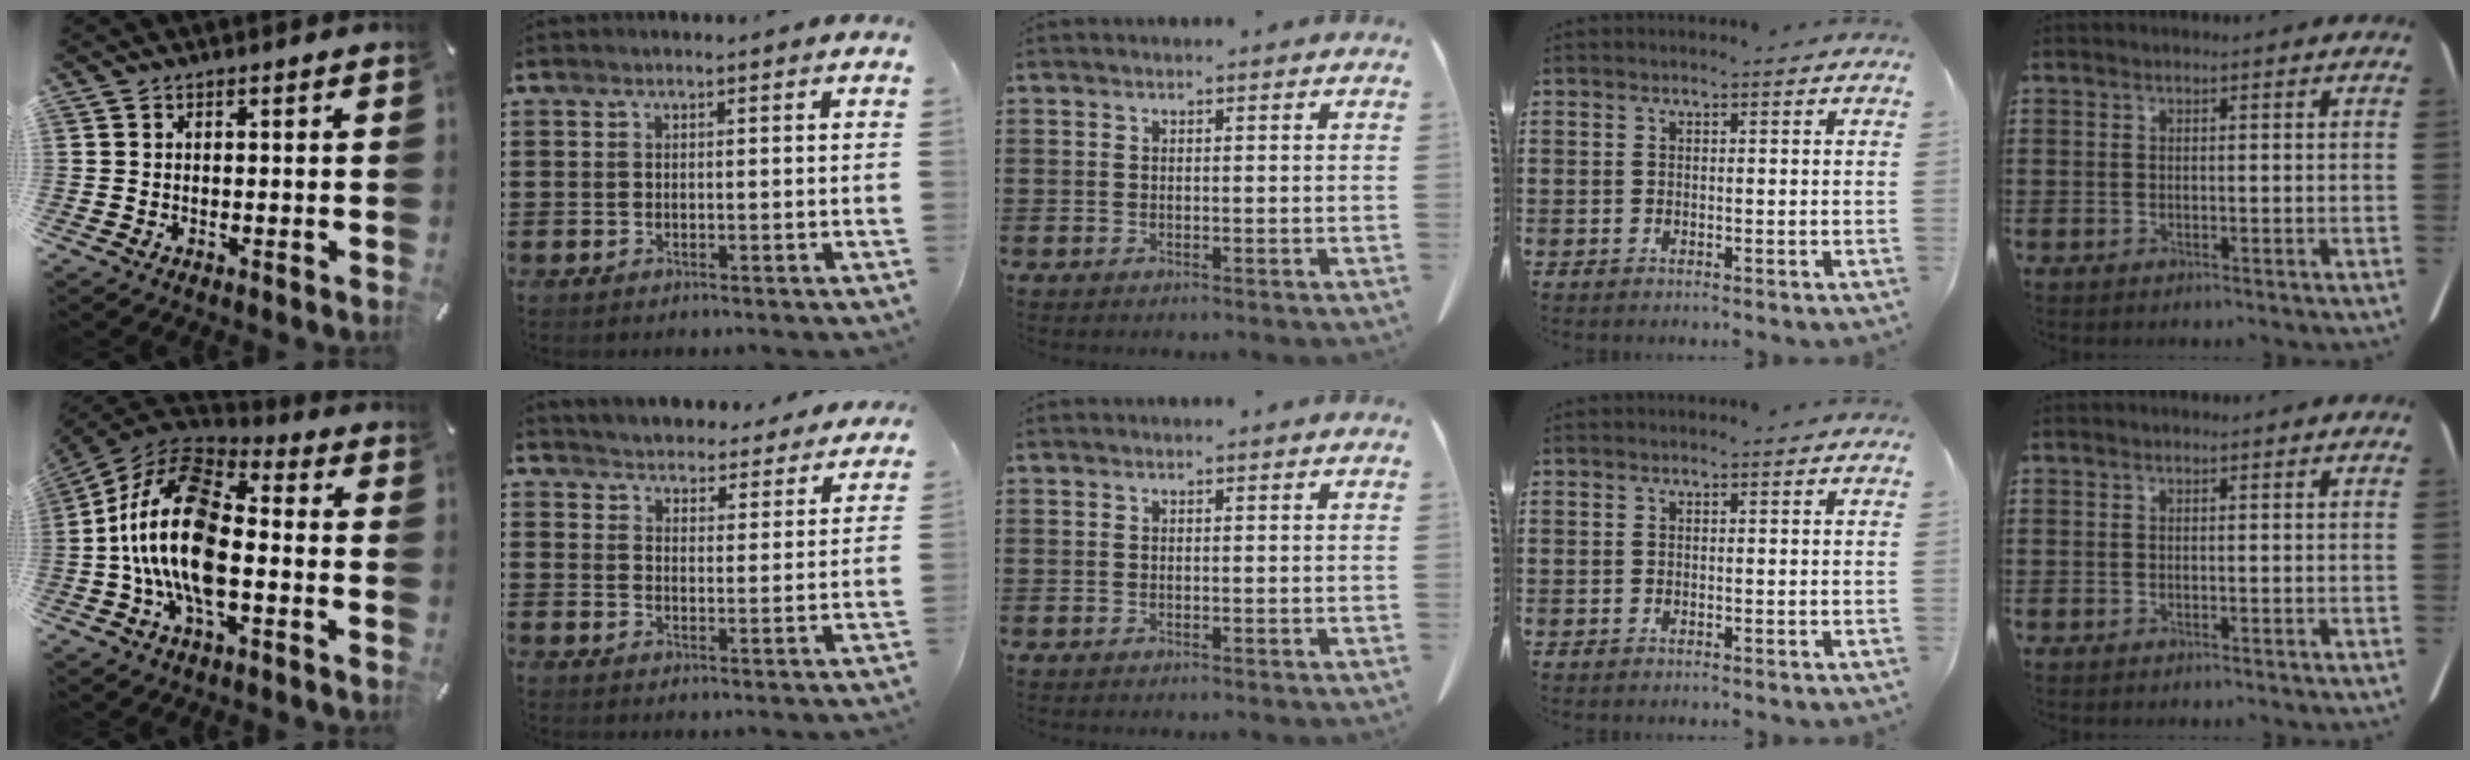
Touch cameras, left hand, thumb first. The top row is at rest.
{"thumb": {"total": 20.4, "force": [-3.4, 10.8, 17.0], "torque": [-0.358, 0.015, -0.058]}, "index": {"total": 4.2, "force": [4.2, -0.4, -0.7], "torque": [-0.013, -0.039, 0.068]}}